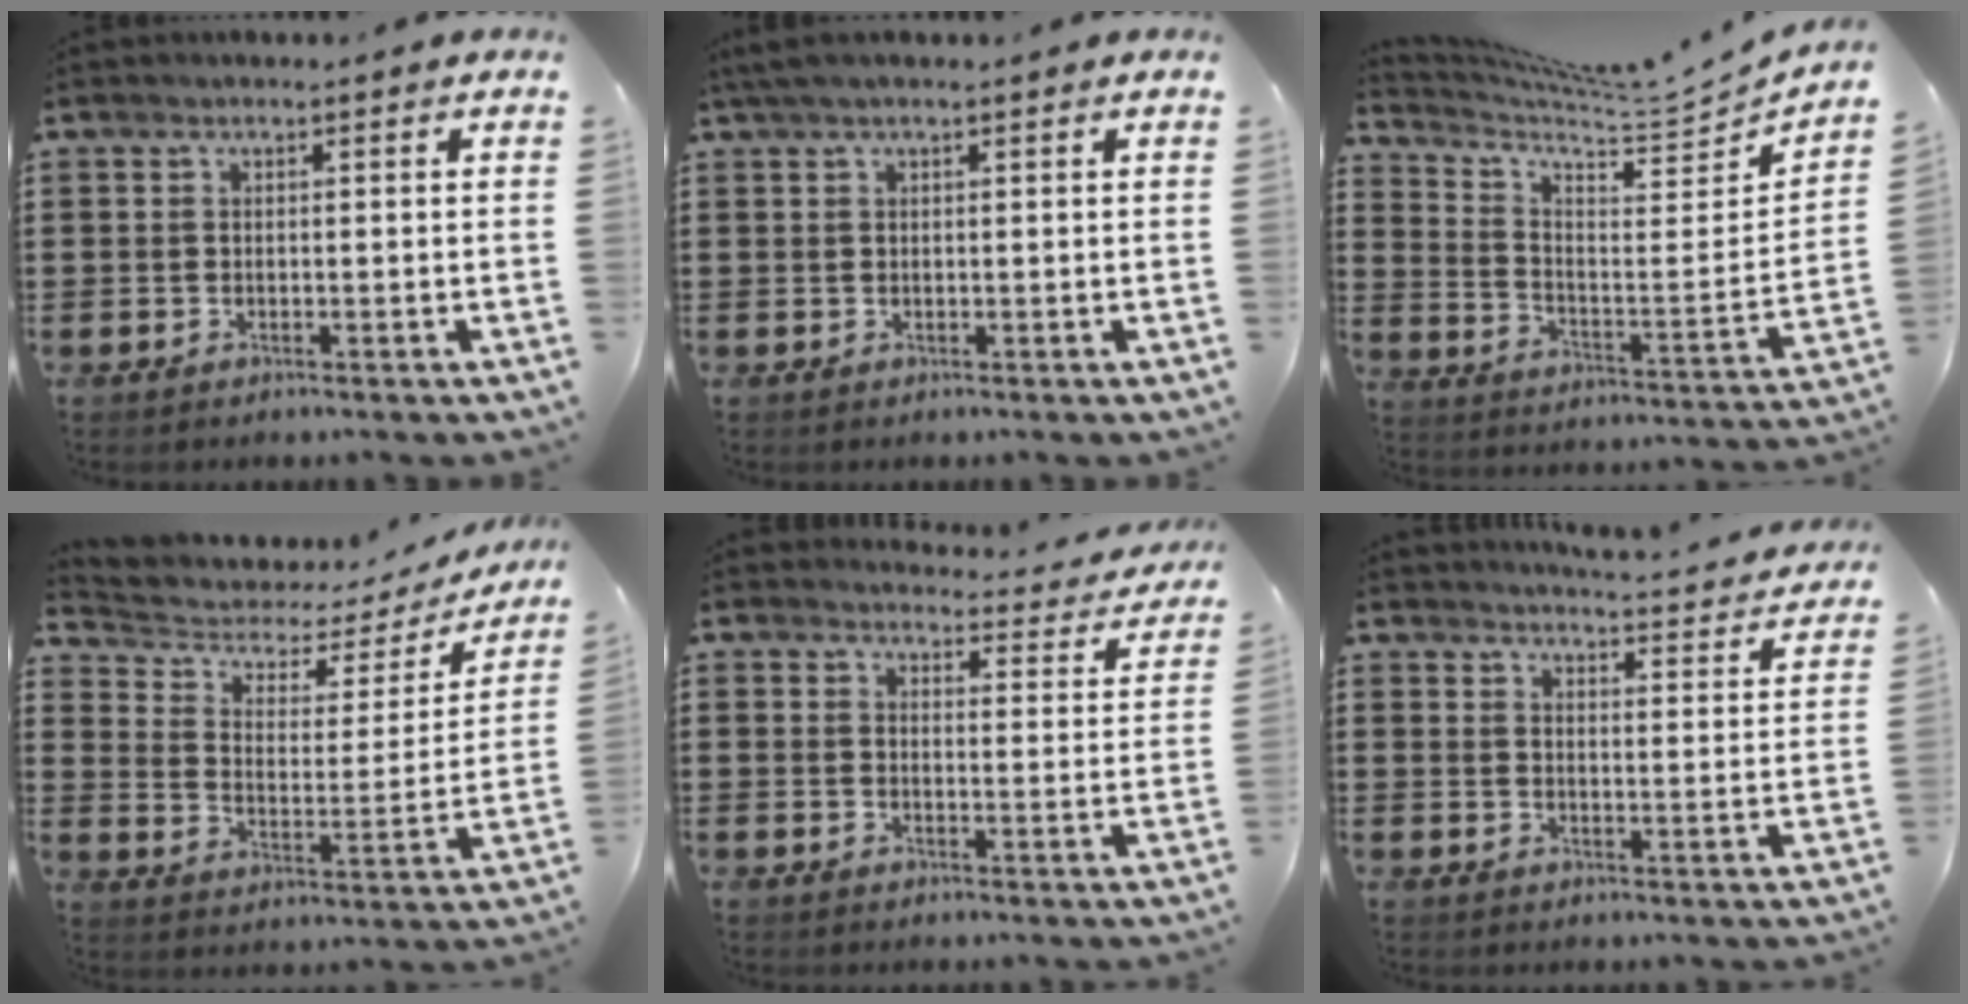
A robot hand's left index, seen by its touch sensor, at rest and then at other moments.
{"total": 1.4, "force": [0.9, 0.0, 1.1], "torque": [-0.022, 0.000, 0.017]}
{"total": 5.3, "force": [5.0, -0.2, 1.9], "torque": [-0.064, -0.057, 0.077]}
{"total": 3.7, "force": [2.6, 2.1, 1.6], "torque": [-0.054, -0.019, 0.035]}
{"total": 3.8, "force": [3.7, 0.4, 0.6], "torque": [-0.021, -0.026, 0.063]}
{"total": 3.8, "force": [3.8, -0.3, 0.7], "torque": [-0.018, -0.038, 0.057]}